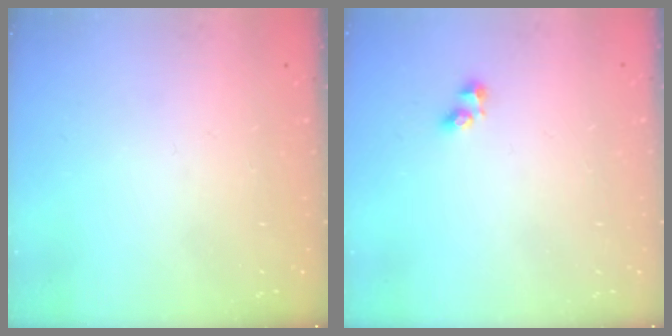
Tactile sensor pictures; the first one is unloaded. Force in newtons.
{"total": 3.0, "press": 2.7, "slide": 1.3}